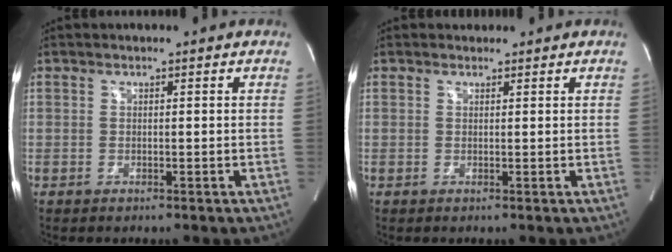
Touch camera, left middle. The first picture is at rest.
{"total": 0.8, "force": [0.7, 0.4, -0.1], "torque": [-0.004, 0.007, 0.009]}